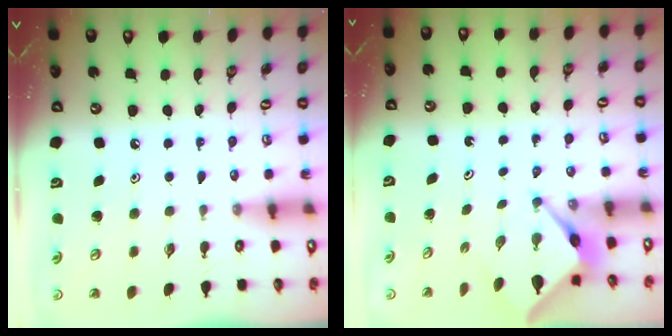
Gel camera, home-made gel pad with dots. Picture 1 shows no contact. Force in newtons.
{"total": 3.9, "press": 3.9, "slide": 0.2}